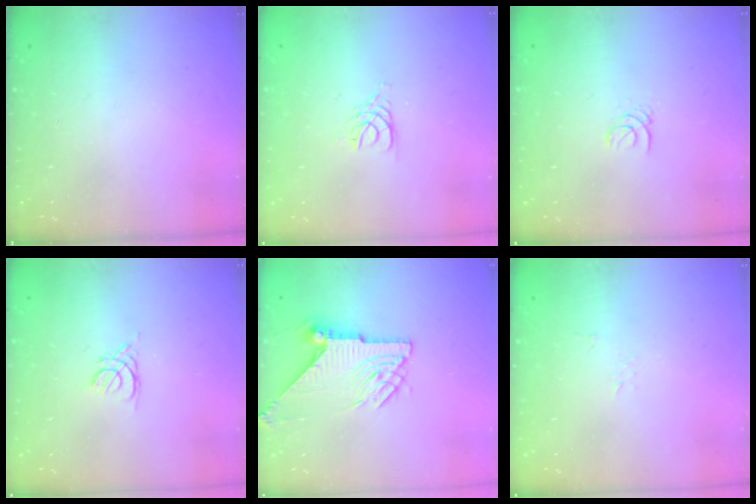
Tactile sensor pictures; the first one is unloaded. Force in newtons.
{"total": 3.0, "press": 2.9, "slide": 0.4}
{"total": 1.0, "press": 1.0, "slide": 0.1}
{"total": 2.5, "press": 2.5, "slide": 0.6}
{"total": 11.3, "press": 11.3, "slide": 0.9}
{"total": 2.7, "press": 2.7, "slide": 0.3}